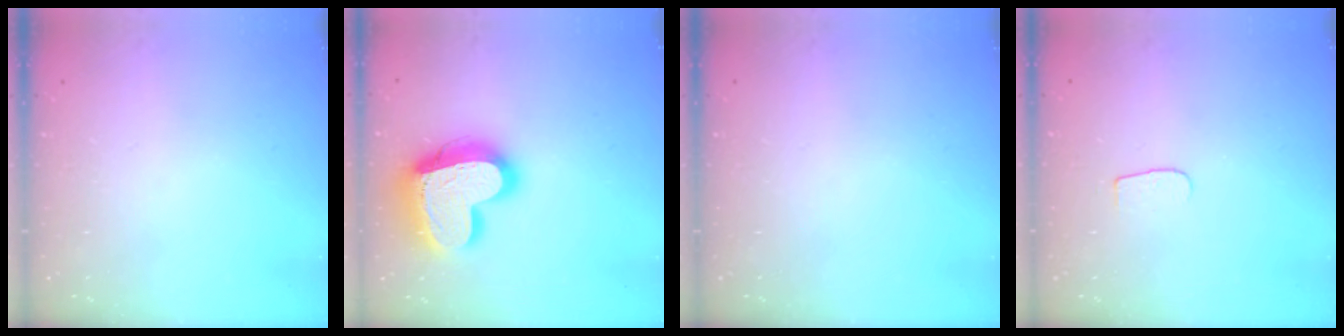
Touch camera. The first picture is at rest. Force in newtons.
{"total": 22.7, "press": 22.6, "slide": 1.9}
{"total": 0.0}
{"total": 4.2, "press": 4.2, "slide": 0.4}